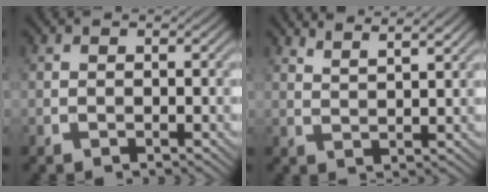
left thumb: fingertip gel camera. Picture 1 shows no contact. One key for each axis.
{"total": 4.8, "fx": 3.9, "fy": 0.7, "fz": 2.7, "tx": -0.032, "ty": 0.002, "tz": 0.064}